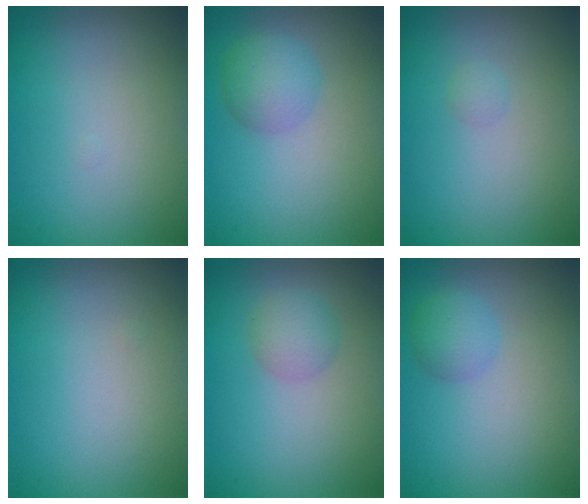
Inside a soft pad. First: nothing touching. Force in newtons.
{"total": 3.0, "press": 3.0, "slide": 0.1}
{"total": 0.6, "press": 0.6, "slide": 0.1}
{"total": 0.0}
{"total": 2.2, "press": 2.2, "slide": 0.1}
{"total": 2.0, "press": 2.0, "slide": 0.1}